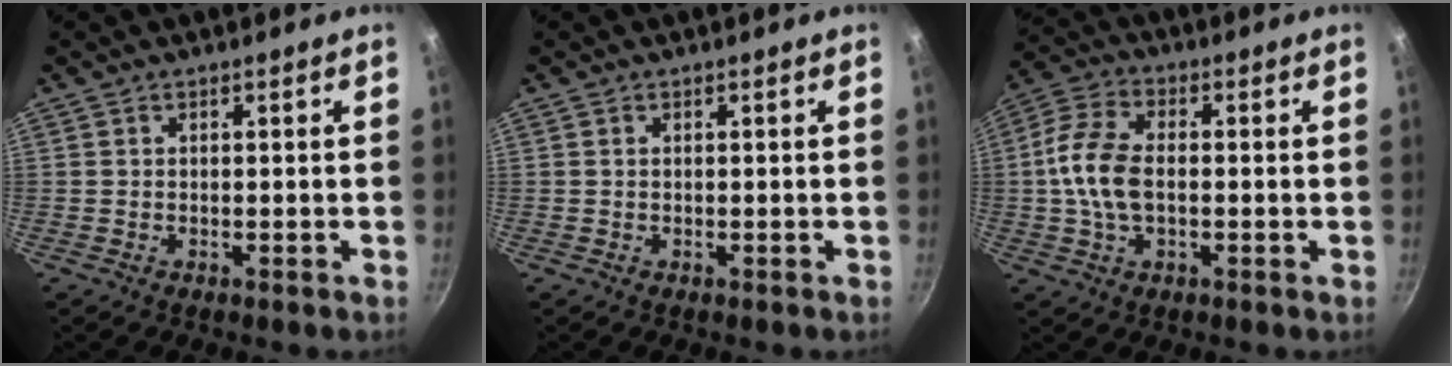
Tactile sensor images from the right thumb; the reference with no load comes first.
{"total": 0.0}
{"total": 10.4, "force": [-0.4, 6.1, 8.4], "torque": [-0.165, 0.024, -0.018]}